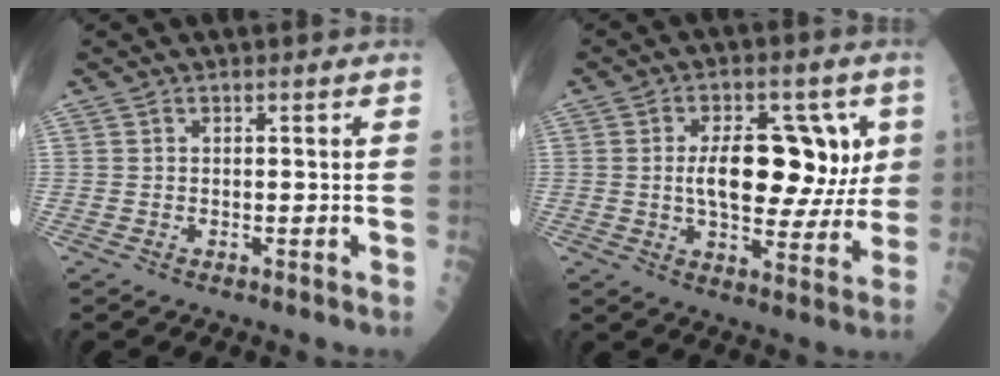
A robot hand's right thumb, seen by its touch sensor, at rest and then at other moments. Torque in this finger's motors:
{"motor_torque": [1.09, 1.13, 0.54, 0.02, 0.08]}